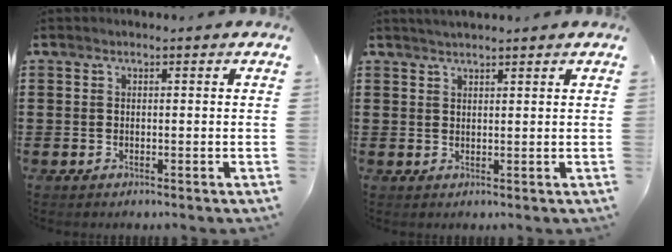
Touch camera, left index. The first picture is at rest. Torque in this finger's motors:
{"motor_torque": [0.13, 0.09, 0.08, 0.03]}